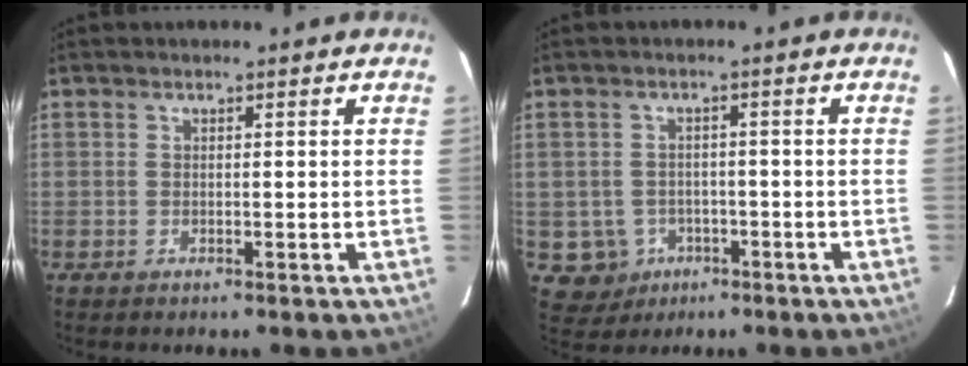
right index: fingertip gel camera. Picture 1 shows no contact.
{"total": 5.8, "force": [-2.2, 5.4, 0.8], "torque": [-0.030, 0.015, -0.021]}